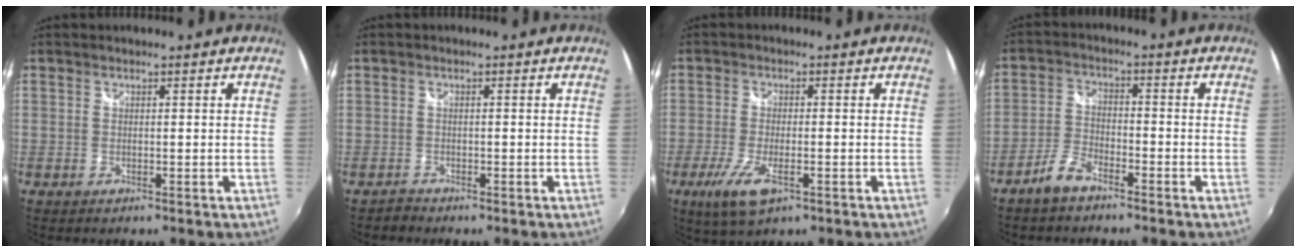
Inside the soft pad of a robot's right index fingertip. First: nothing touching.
{"total": 1.3, "force": [-1.1, 0.7, -0.4], "torque": [0.003, 0.005, -0.020]}
{"total": 7.9, "force": [-3.9, 2.6, 6.4], "torque": [-0.143, -0.023, -0.069]}
{"total": 5.0, "force": [-3.9, 1.7, 2.6], "torque": [-0.067, 0.009, -0.078]}